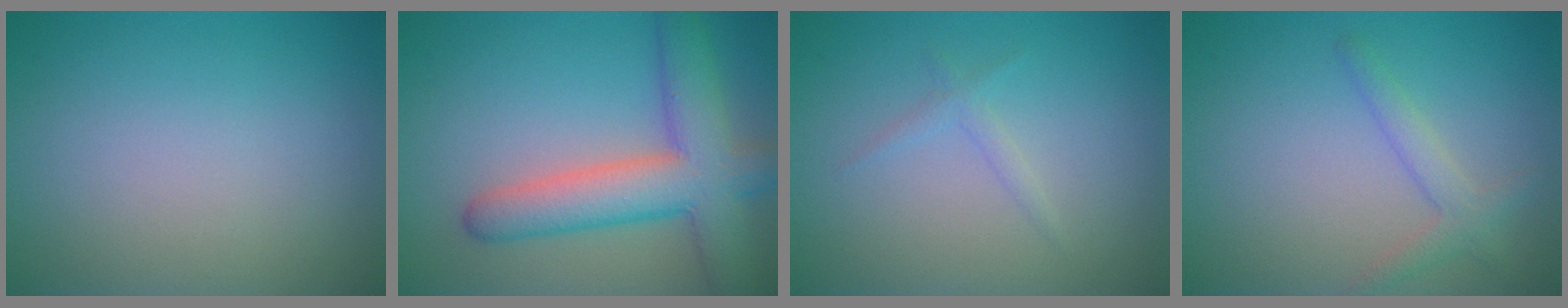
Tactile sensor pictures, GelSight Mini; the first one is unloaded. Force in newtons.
{"total": 7.7, "press": 7.7, "slide": 0.5}
{"total": 1.0, "press": 1.0, "slide": 0.0}
{"total": 2.0, "press": 2.0, "slide": 0.1}